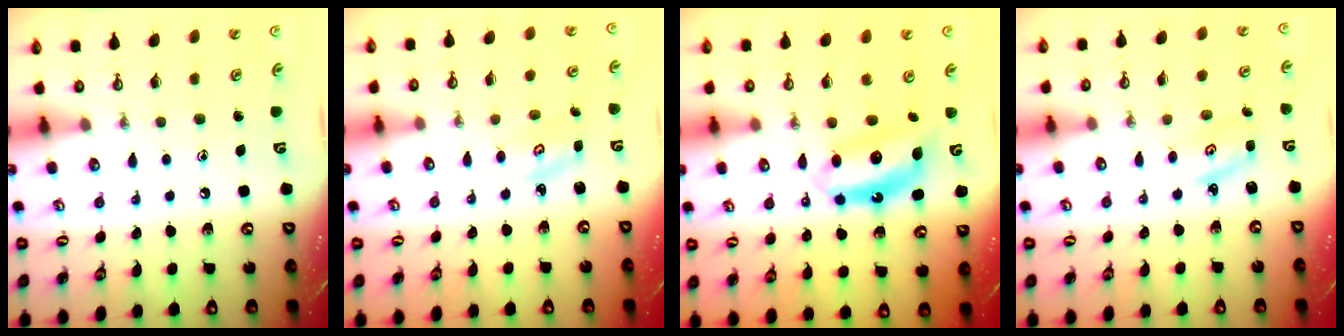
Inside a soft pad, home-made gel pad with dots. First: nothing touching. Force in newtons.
{"total": 2.9, "press": 2.8, "slide": 0.4}
{"total": 6.5, "press": 6.5, "slide": 0.3}
{"total": 1.8, "press": 1.8, "slide": 0.1}